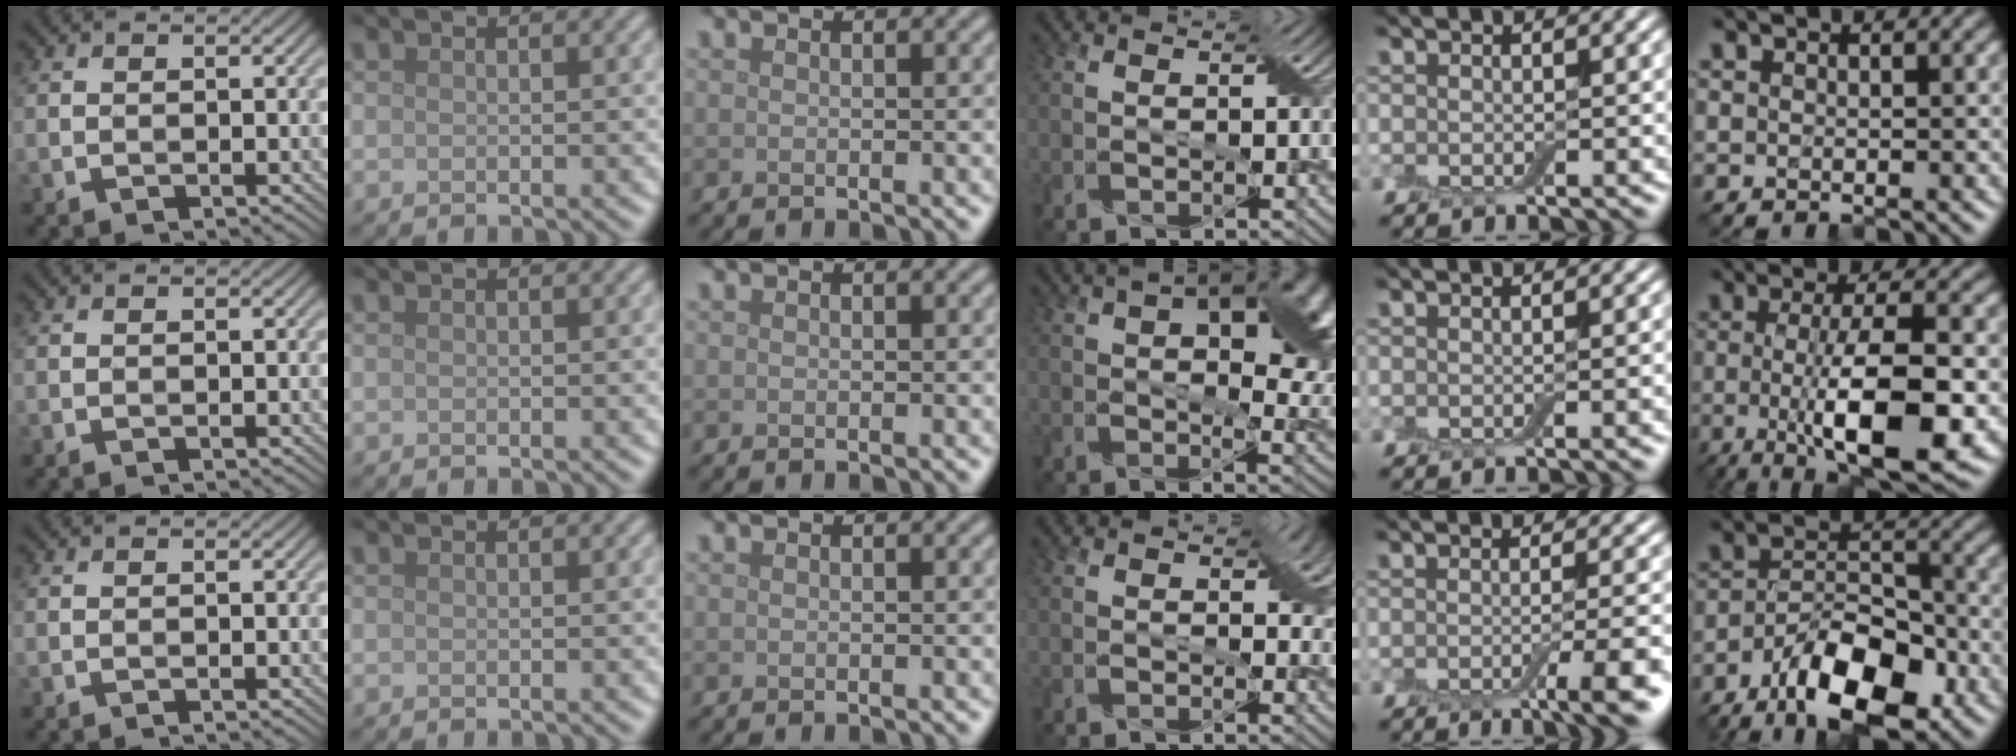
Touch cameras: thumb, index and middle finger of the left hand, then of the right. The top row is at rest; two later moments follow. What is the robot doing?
{"motion": "wrap", "object": "cling film"}